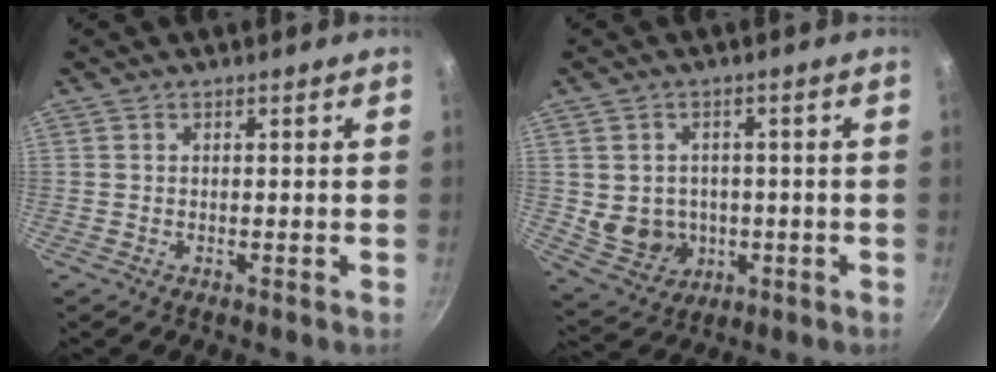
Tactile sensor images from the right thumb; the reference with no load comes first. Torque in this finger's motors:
{"motor_torque": [0.67, 0.54, -0.18, 0.04, 0.03]}